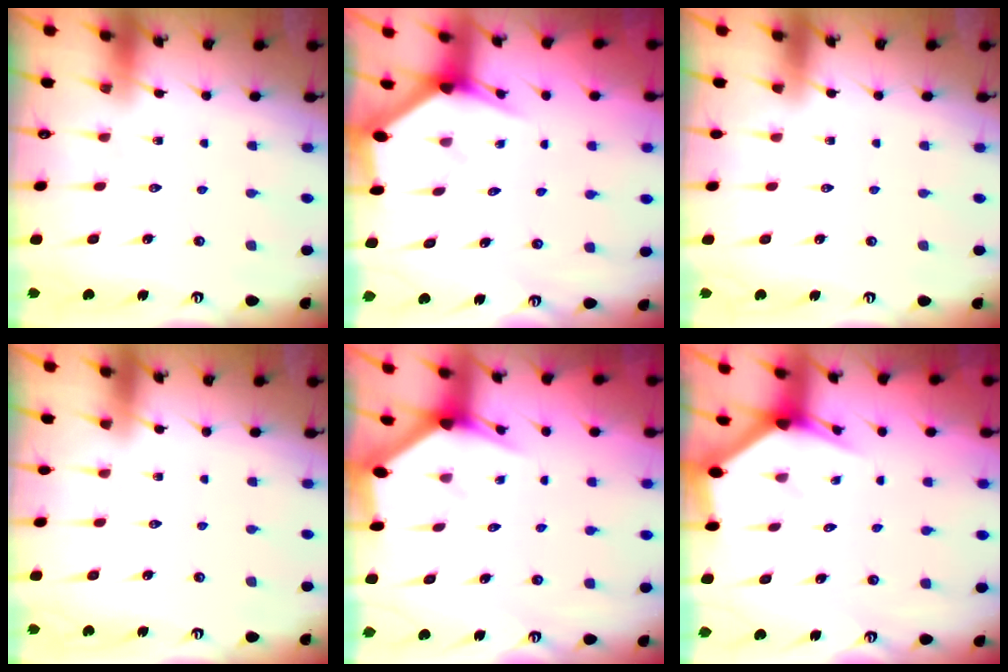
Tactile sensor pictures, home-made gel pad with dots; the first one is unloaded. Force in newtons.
{"total": 3.1, "press": 3.1, "slide": 0.1}
{"total": 0.0}
{"total": 0.0}
{"total": 3.1, "press": 3.1, "slide": 0.2}
{"total": 3.1, "press": 3.1, "slide": 0.1}